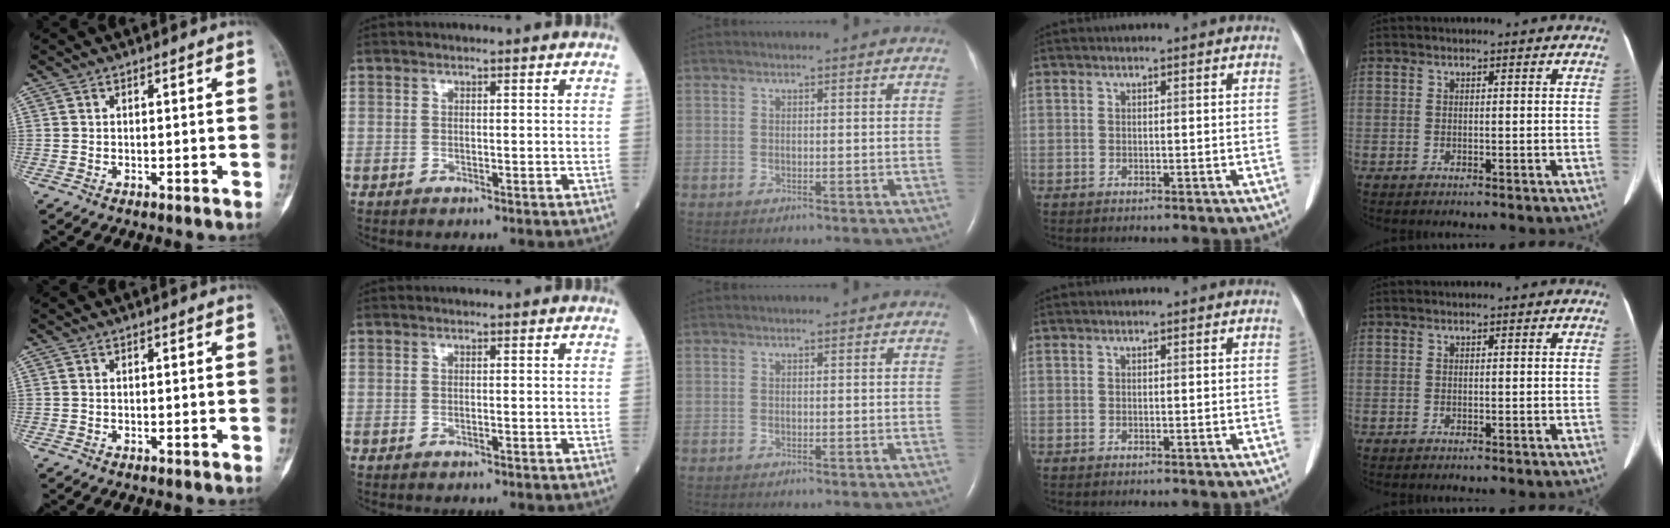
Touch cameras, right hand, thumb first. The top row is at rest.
{}